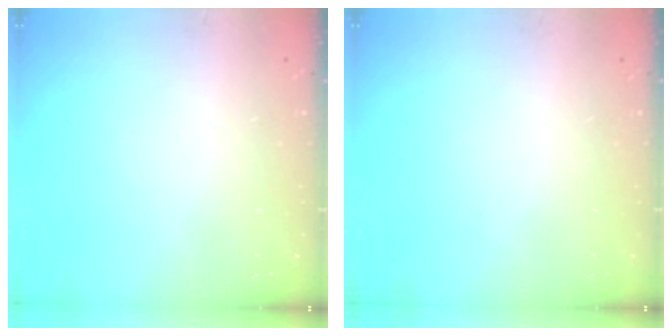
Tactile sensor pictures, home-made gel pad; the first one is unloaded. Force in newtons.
{"total": 0.0}